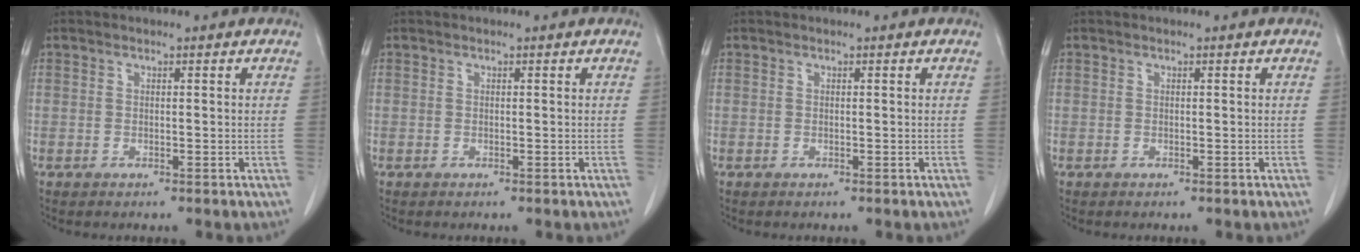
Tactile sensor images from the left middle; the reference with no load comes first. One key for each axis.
{"total": 0.0}
{"total": 0.0}
{"total": 0.0}